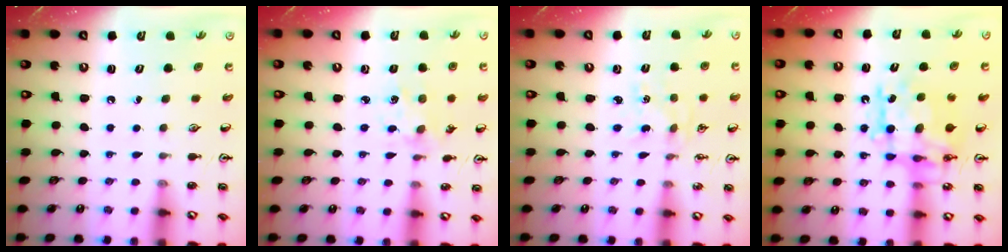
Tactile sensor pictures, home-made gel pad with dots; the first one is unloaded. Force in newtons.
{"total": 1.9, "press": 1.9, "slide": 0.3}
{"total": 1.0, "press": 1.0, "slide": 0.1}
{"total": 11.7, "press": 11.6, "slide": 0.5}